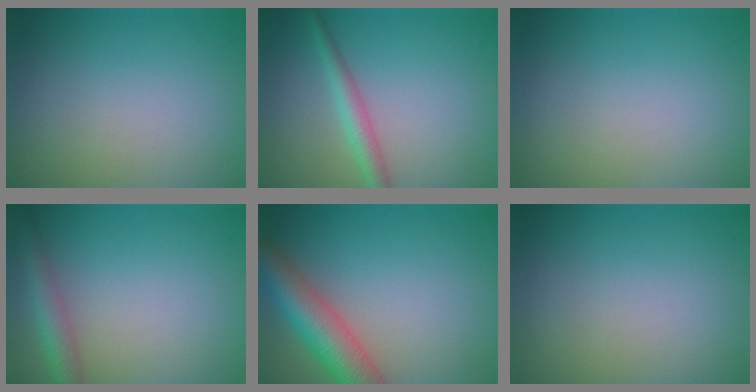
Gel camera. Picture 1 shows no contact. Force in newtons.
{"total": 2.5, "press": 2.5, "slide": 0.0}
{"total": 0.0}
{"total": 3.0, "press": 3.0, "slide": 0.1}
{"total": 6.5, "press": 6.5, "slide": 0.3}
{"total": 0.0}